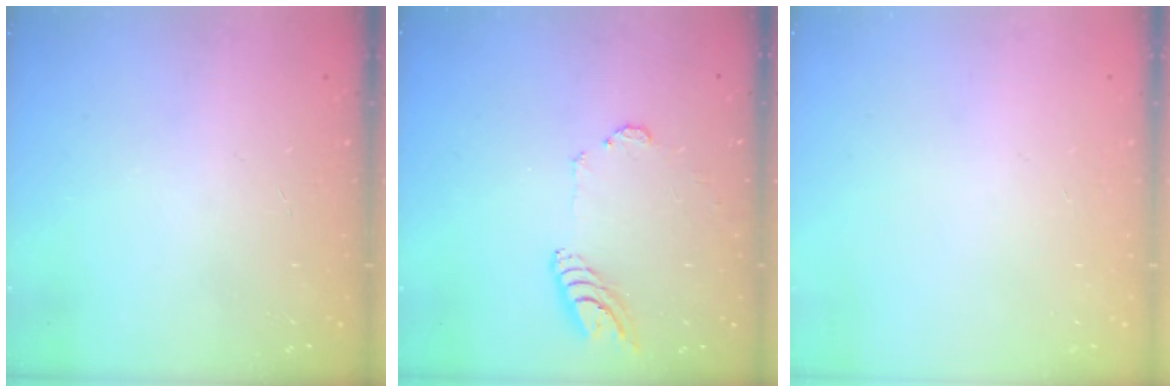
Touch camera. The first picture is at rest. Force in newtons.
{"total": 10.5, "press": 10.4, "slide": 1.1}
{"total": 0.0}